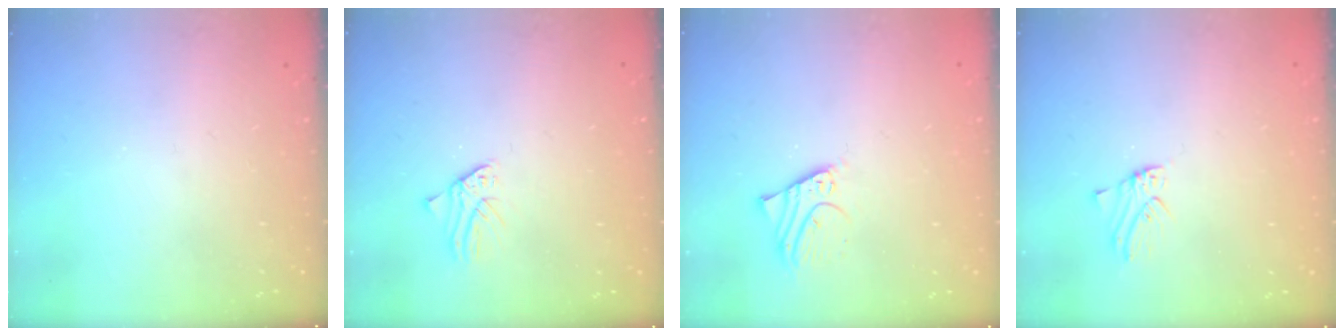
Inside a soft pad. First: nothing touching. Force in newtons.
{"total": 1.1, "press": 1.1, "slide": 0.0}
{"total": 2.4, "press": 2.4, "slide": 0.1}
{"total": 0.0}